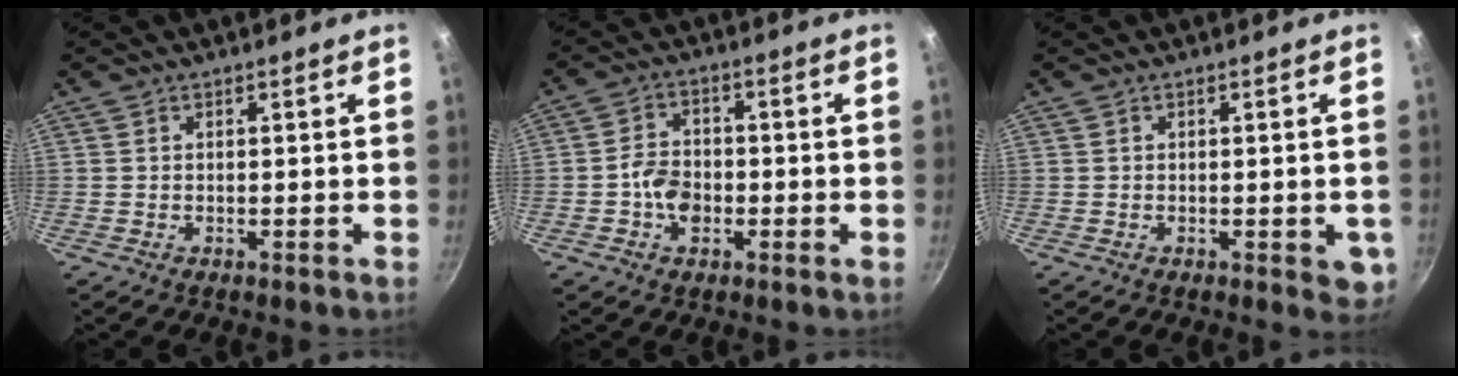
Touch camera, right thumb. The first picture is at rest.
{"total": 5.9, "force": [-1.6, 4.3, 3.7], "torque": [-0.049, 0.019, -0.034]}
{"total": 4.3, "force": [-0.9, 2.0, 3.7], "torque": [-0.027, -0.002, -0.010]}